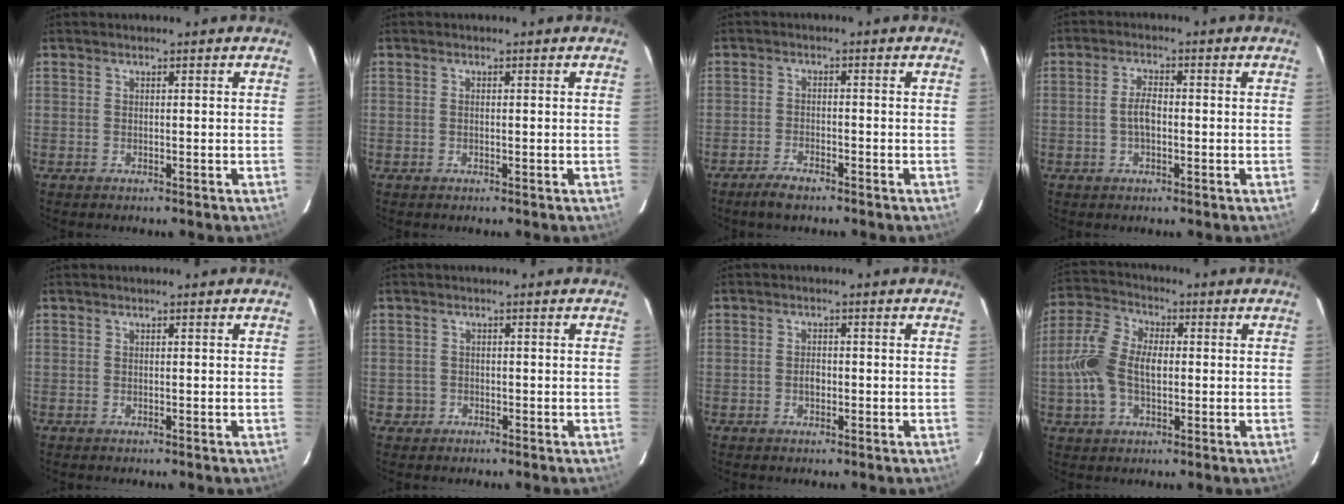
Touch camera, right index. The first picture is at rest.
{"total": 0.7, "force": [-0.1, 0.5, 0.4], "torque": [-0.007, 0.001, -0.001]}
{"total": 4.0, "force": [-3.2, 1.2, 2.0], "torque": [-0.059, -0.003, -0.062]}
{"total": 4.0, "force": [-0.6, 2.1, 3.4], "torque": [-0.067, 0.006, -0.007]}
{"total": 0.0}
{"total": 2.1, "force": [-0.8, 1.9, 0.0], "torque": [-0.003, 0.010, -0.010]}
{"total": 2.0, "force": [-0.5, 1.5, 1.2], "torque": [-0.023, 0.004, -0.010]}
{"total": 11.9, "force": [-0.7, 7.4, 9.3], "torque": [-0.205, 0.019, -0.015]}